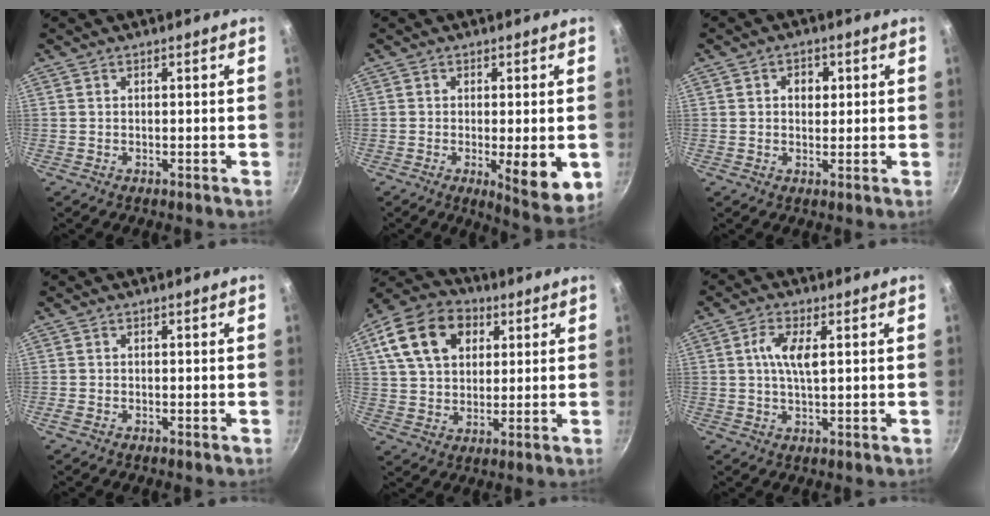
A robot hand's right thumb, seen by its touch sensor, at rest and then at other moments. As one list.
[{"total": 9.0, "force": [-1.7, 2.5, 8.5], "torque": [-0.105, -0.014, -0.016]}, {"total": 3.4, "force": [0.8, 2.8, 1.9], "torque": [-0.013, 0.000, 0.009]}, {"total": 0.6, "force": [-0.3, 0.3, 0.4], "torque": [-0.009, 0.002, -0.007]}, {"total": 15.8, "force": [5.9, 11.1, 9.5], "torque": [-0.155, 0.005, 0.092]}, {"total": 5.6, "force": [1.2, 2.0, 5.1], "torque": [-0.098, 0.005, 0.021]}]